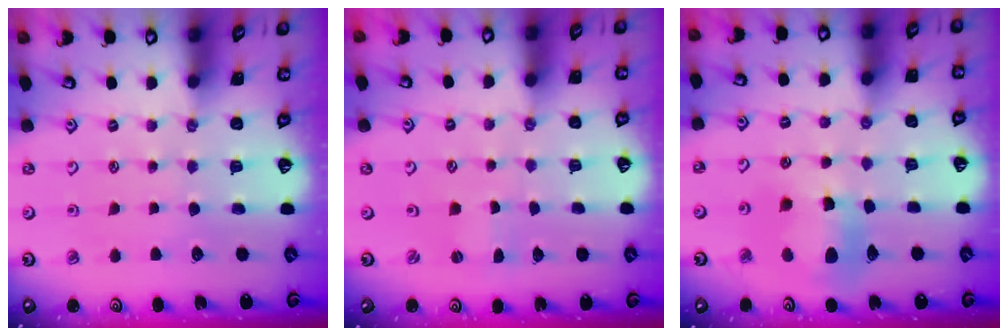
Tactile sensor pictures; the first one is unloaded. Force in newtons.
{"total": 0.0}
{"total": 11.5, "press": 11.4, "slide": 1.5}